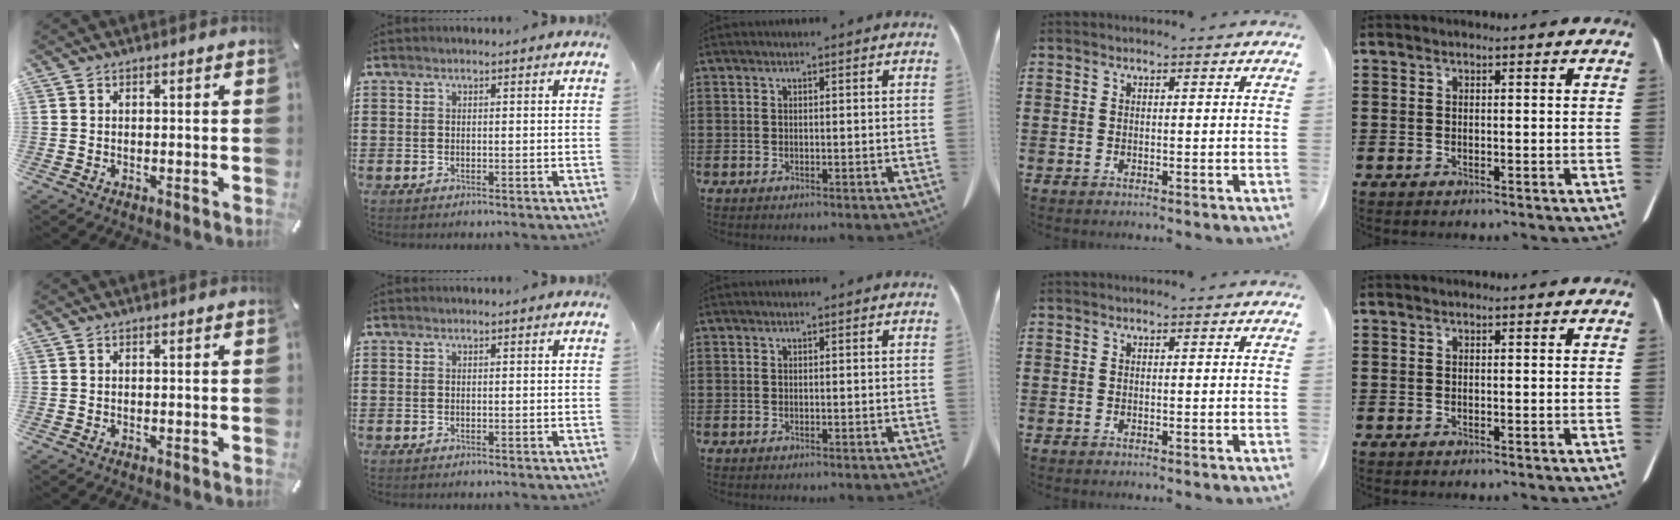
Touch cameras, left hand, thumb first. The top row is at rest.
{}